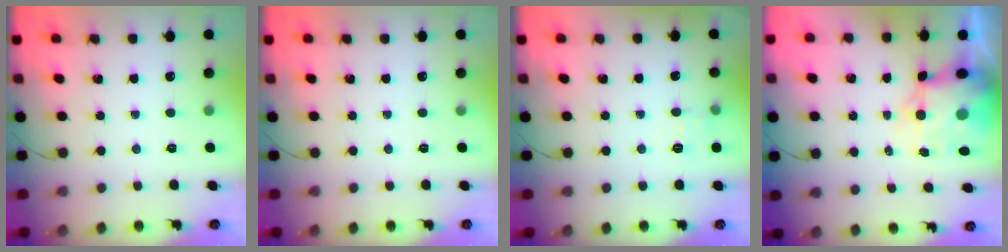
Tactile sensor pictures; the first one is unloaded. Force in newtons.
{"total": 0.0}
{"total": 6.2, "press": 6.0, "slide": 1.5}
{"total": 10.3, "press": 10.0, "slide": 2.5}